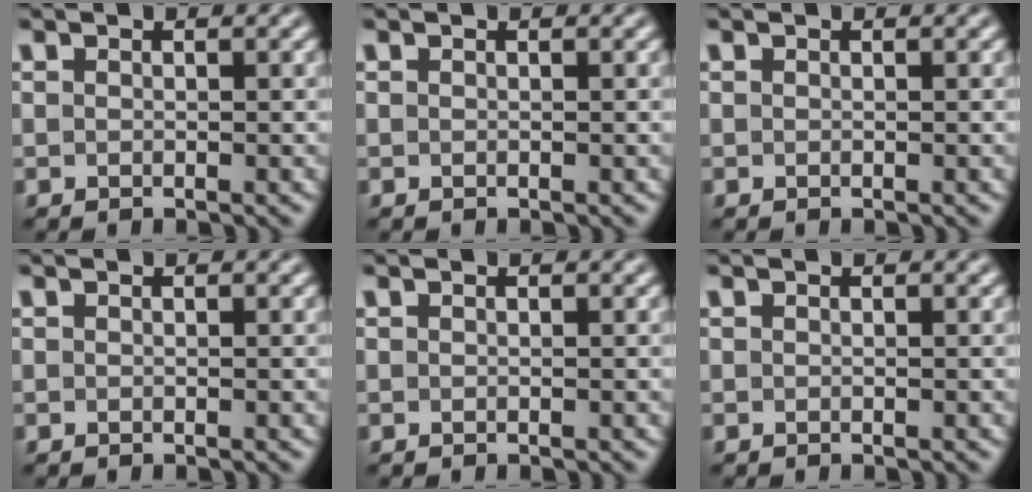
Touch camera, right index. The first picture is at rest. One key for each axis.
{"total": 0.0}
{"total": 0.0}
{"total": 0.0}
{"total": 0.0}
{"total": 0.0}